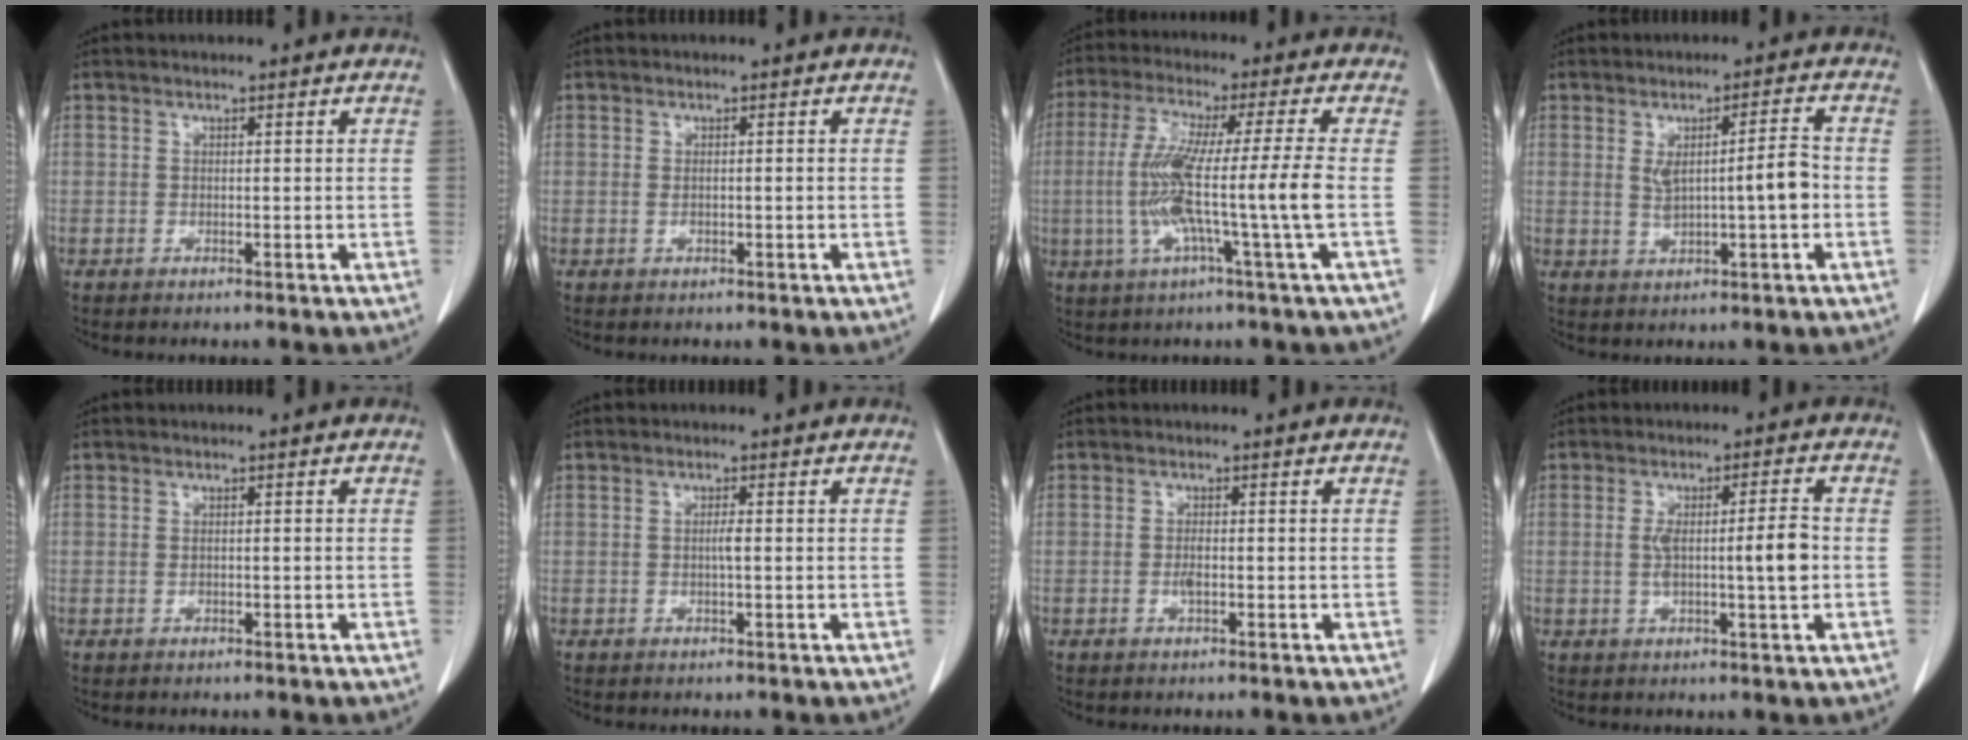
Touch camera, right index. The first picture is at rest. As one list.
[{"total": 1.0, "force": [-0.1, 0.3, 1.0], "torque": [-0.022, 0.001, 0.002]}, {"total": 11.7, "force": [-1.9, -1.6, 11.5], "torque": [-0.223, -0.006, -0.039]}, {"total": 6.0, "force": [-0.1, 0.9, 5.9], "torque": [-0.096, 0.010, 0.004]}, {"total": 0.7, "force": [-0.1, 0.2, 0.7], "torque": [-0.017, 0.000, 0.002]}, {"total": 1.1, "force": [-0.1, 0.0, 1.1], "torque": [-0.022, -0.001, -0.001]}, {"total": 1.3, "force": [-0.4, 0.3, 1.2], "torque": [-0.027, 0.000, -0.007]}, {"total": 6.5, "force": [-0.4, 0.4, 6.4], "torque": [-0.112, 0.006, -0.004]}]